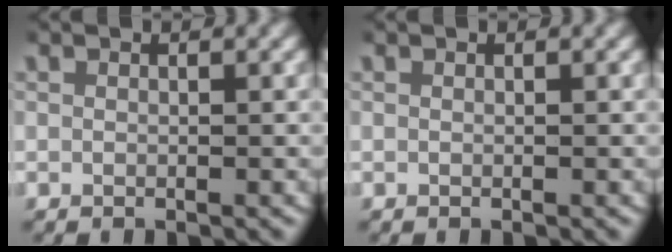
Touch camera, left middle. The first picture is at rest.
{"total": 0.0}